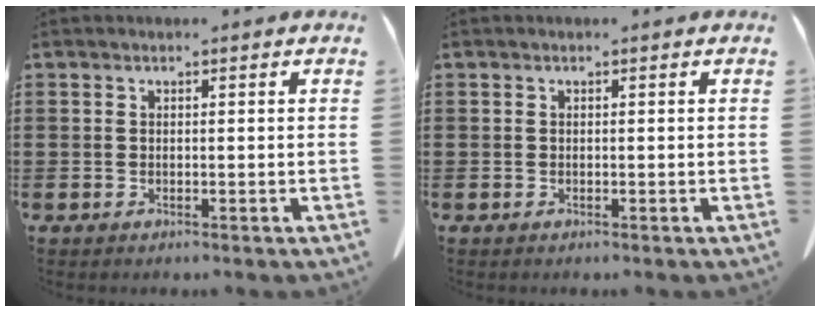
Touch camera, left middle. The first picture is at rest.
{"total": 0.0}